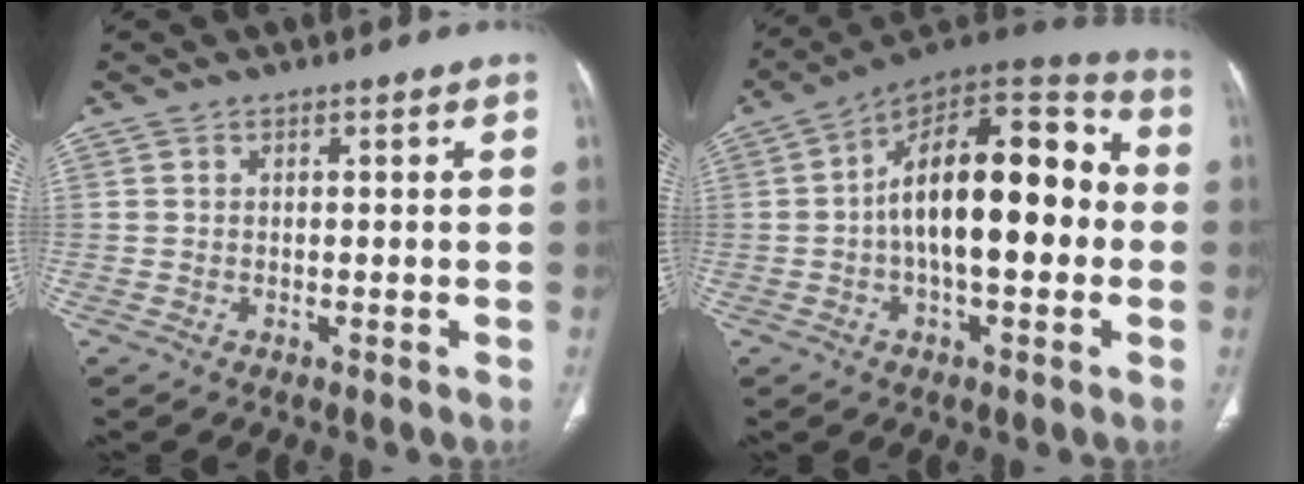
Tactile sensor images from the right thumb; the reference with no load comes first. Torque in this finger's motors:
{"motor_torque": [0.63, 0.80, 1.14, 0.23, 0.20]}